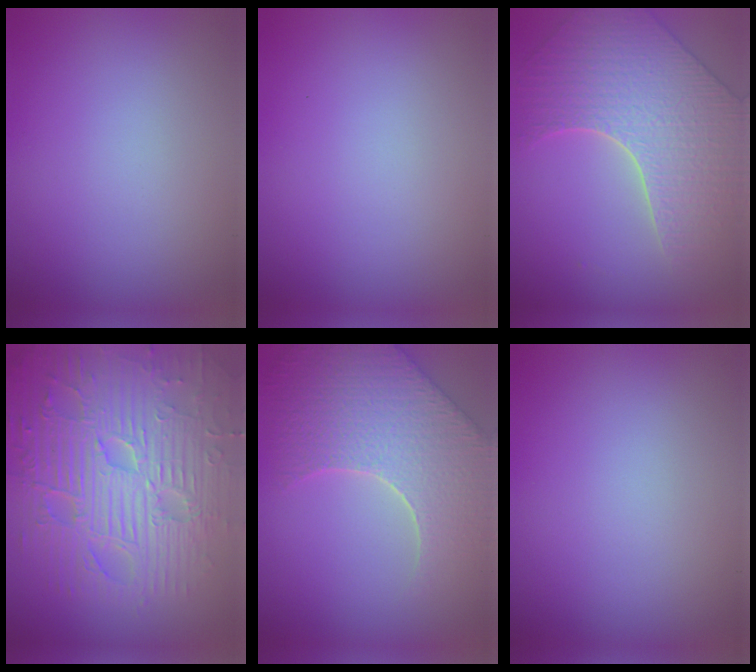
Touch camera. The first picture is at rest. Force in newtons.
{"total": 0.0}
{"total": 6.4, "press": 5.7, "slide": 3.1}
{"total": 11.7, "press": 7.6, "slide": 8.9}
{"total": 8.6, "press": 6.4, "slide": 5.7}
{"total": 0.0}